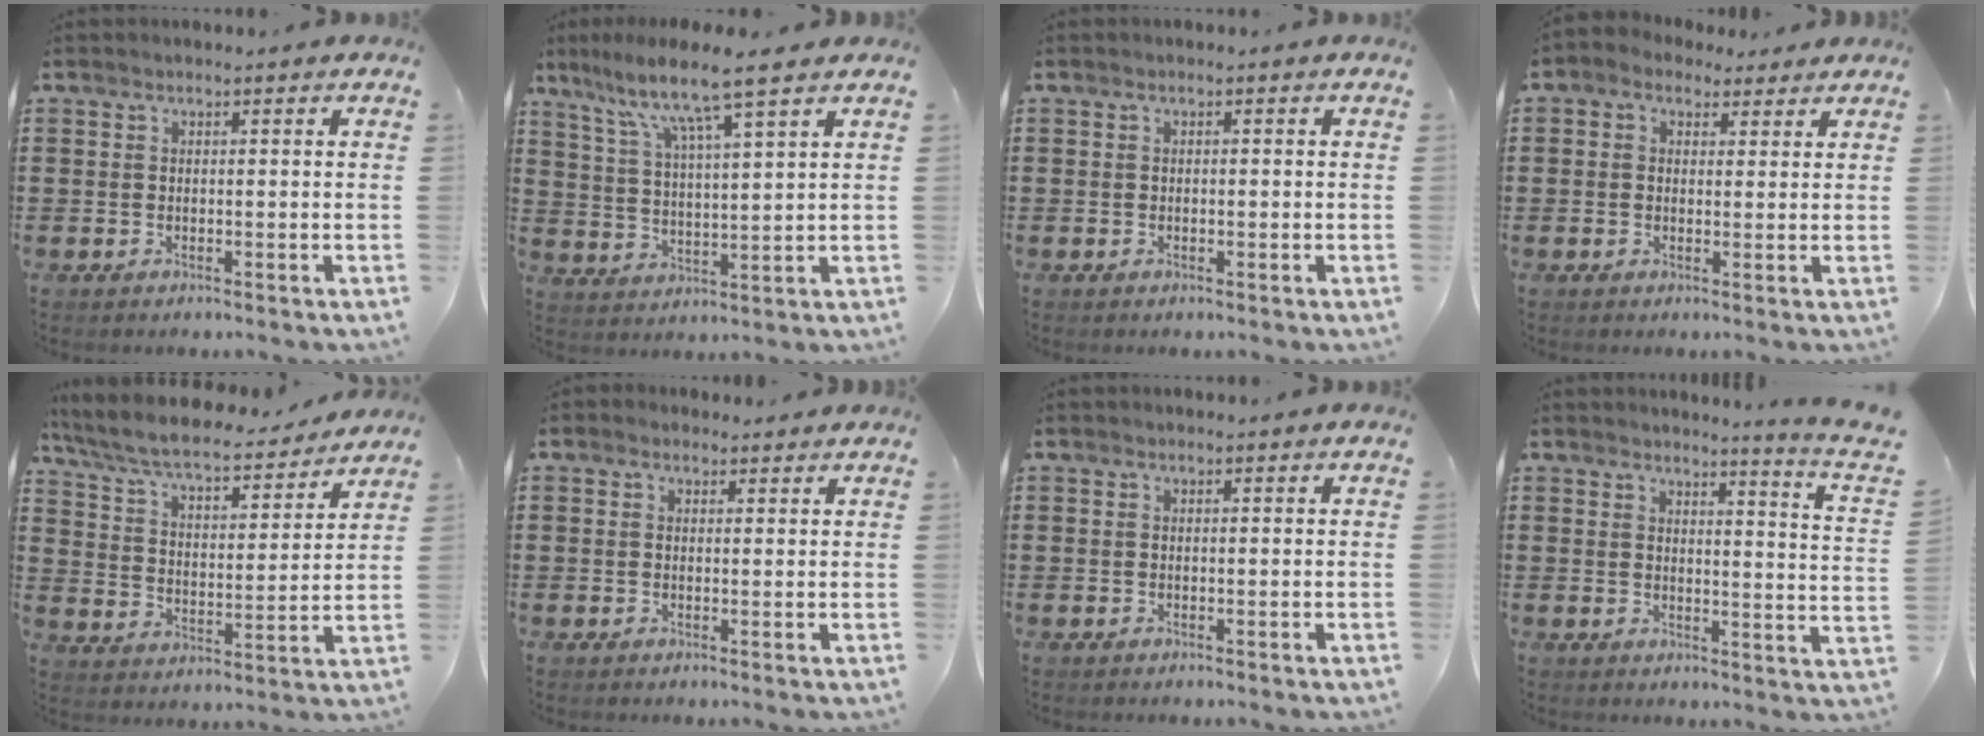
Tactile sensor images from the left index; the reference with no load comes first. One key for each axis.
{"total": 8.5, "fx": 6.4, "fy": 0.0, "fz": 5.6, "tx": -0.128, "ty": -0.029, "tz": 0.106}
{"total": 0.5, "fx": -0.3, "fy": 0.4, "fz": 0.3, "tx": -0.008, "ty": -0.001, "tz": -0.005}
{"total": 1.8, "fx": 0.9, "fy": 1.4, "fz": 0.6, "tx": -0.018, "ty": 0.009, "tz": 0.017}
{"total": 7.3, "fx": 6.5, "fy": 1.0, "fz": 3.2, "tx": -0.090, "ty": -0.038, "tz": 0.108}
{"total": 1.2, "fx": 0.8, "fy": 0.9, "fz": 0.2, "tx": 0.001, "ty": 0.003, "tz": 0.014}
{"total": 0.0}
{"total": 3.1, "fx": 2.7, "fy": -1.3, "fz": 0.8, "tx": -0.022, "ty": -0.031, "tz": 0.041}